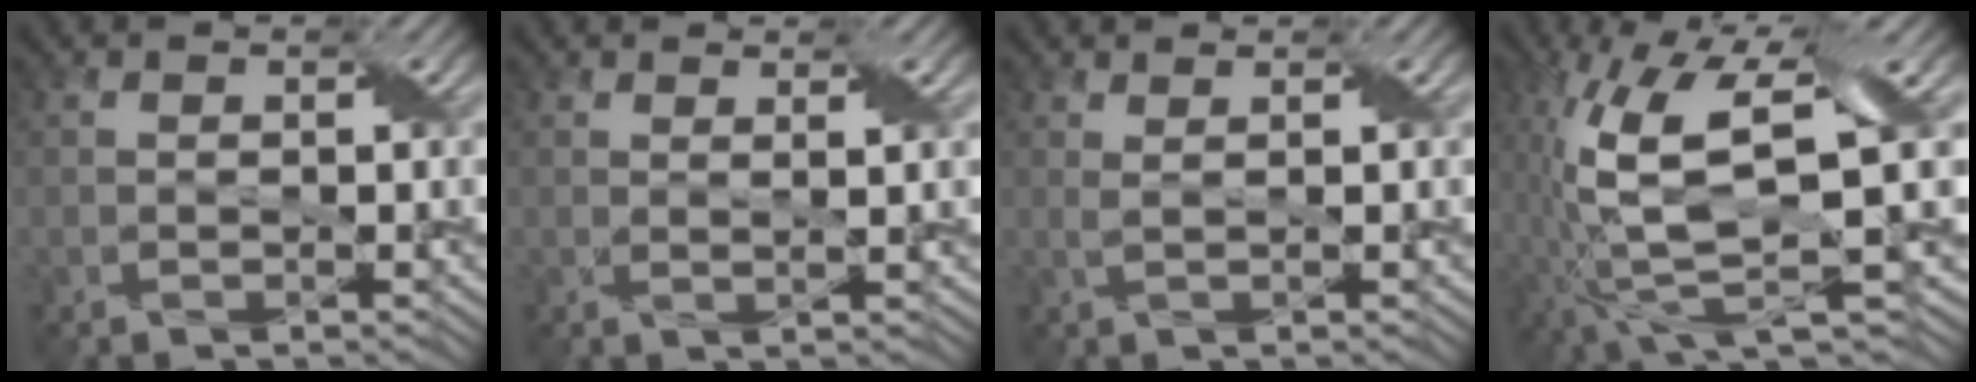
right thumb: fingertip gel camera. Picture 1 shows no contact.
{"total": 1.7, "force": [1.1, 0.1, 1.3], "torque": [-0.028, 0.003, 0.014]}
{"total": 1.4, "force": [0.9, 0.2, 1.0], "torque": [-0.022, 0.000, 0.009]}
{"total": 12.0, "force": [-0.2, 3.0, 11.6], "torque": [-0.241, -0.004, 0.005]}